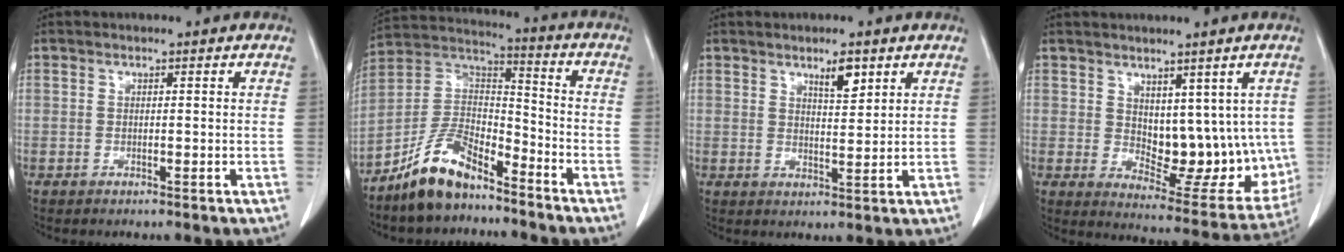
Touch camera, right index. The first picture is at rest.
{"total": 11.4, "force": [-8.8, 4.1, 6.1], "torque": [-0.127, 0.018, -0.172]}
{"total": 3.8, "force": [2.5, 0.9, 2.7], "torque": [-0.046, -0.003, 0.042]}
{"total": 12.2, "force": [2.3, 6.8, 9.9], "torque": [-0.119, -0.007, 0.059]}